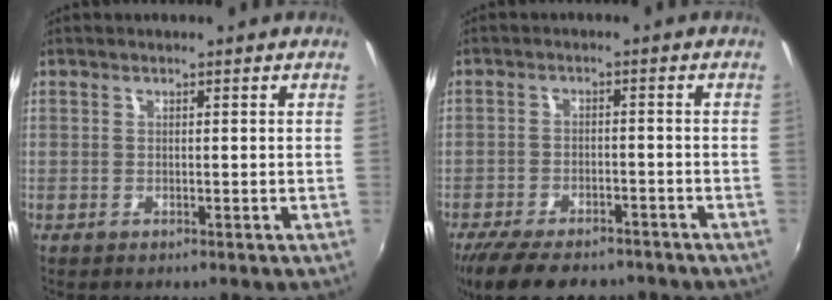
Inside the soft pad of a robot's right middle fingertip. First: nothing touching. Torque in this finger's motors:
{"motor_torque": [1.17, -0.96, 0.20, 0.07]}